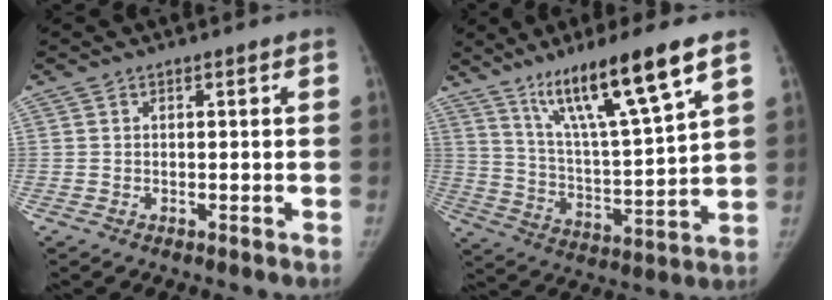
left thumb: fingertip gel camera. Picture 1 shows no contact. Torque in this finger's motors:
{"motor_torque": [0.73, -0.23, 1.49, -1.23, 0.40]}